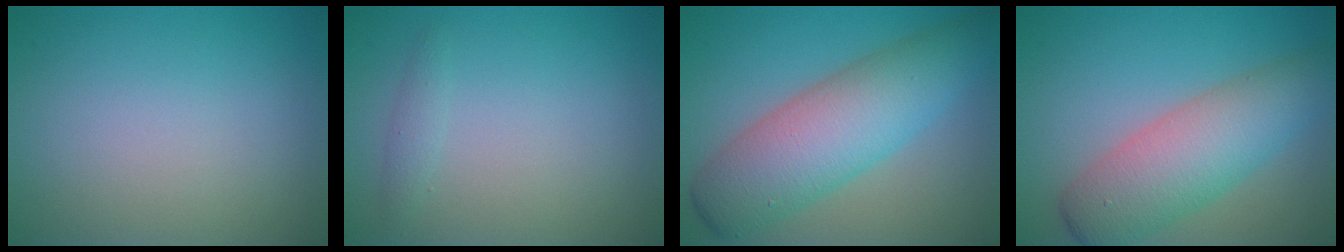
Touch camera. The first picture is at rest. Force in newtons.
{"total": 1.0, "press": 1.0, "slide": 0.0}
{"total": 8.2, "press": 8.2, "slide": 0.3}
{"total": 6.9, "press": 6.9, "slide": 0.3}